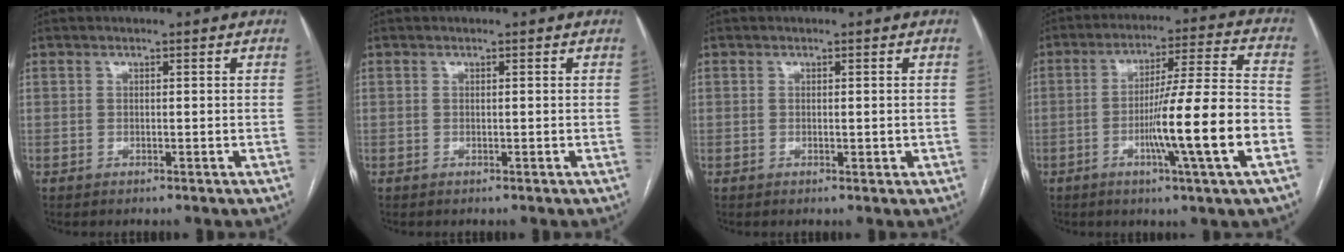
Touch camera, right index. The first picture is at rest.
{"total": 0.0}
{"total": 1.0, "force": [0.0, 0.6, 0.7], "torque": [-0.010, -0.001, 0.004]}
{"total": 15.1, "force": [-4.6, -1.0, 14.3], "torque": [-0.236, -0.003, -0.077]}